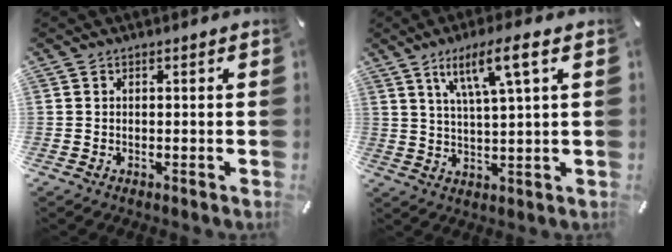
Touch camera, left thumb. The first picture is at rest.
{"total": 9.4, "force": [5.0, 1.1, 7.9], "torque": [-0.151, -0.009, 0.082]}